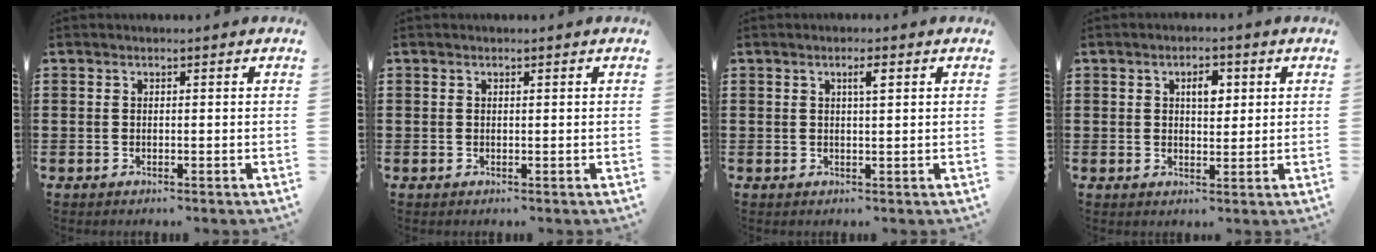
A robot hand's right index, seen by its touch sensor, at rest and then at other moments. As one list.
[{"total": 0.0}, {"total": 2.2, "force": [0.9, 0.3, 1.9], "torque": [-0.031, 0.000, 0.011]}, {"total": 3.3, "force": [1.1, 1.7, 2.6], "torque": [-0.040, 0.003, 0.014]}]